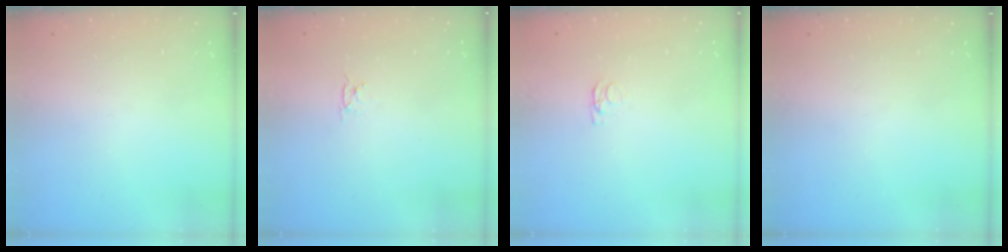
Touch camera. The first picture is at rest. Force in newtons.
{"total": 2.8, "press": 2.8, "slide": 0.3}
{"total": 1.2, "press": 1.1, "slide": 0.3}
{"total": 0.0}